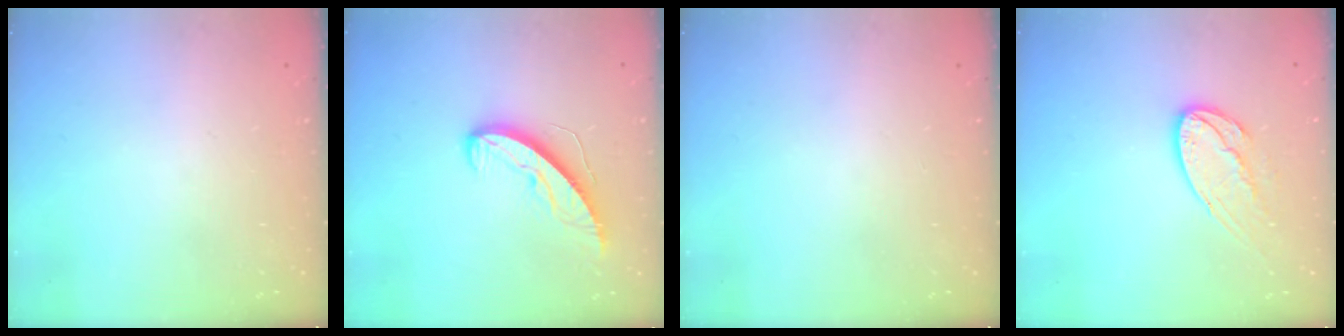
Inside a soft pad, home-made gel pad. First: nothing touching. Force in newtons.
{"total": 9.0, "press": 9.0, "slide": 0.1}
{"total": 0.0}
{"total": 12.3, "press": 12.2, "slide": 1.0}